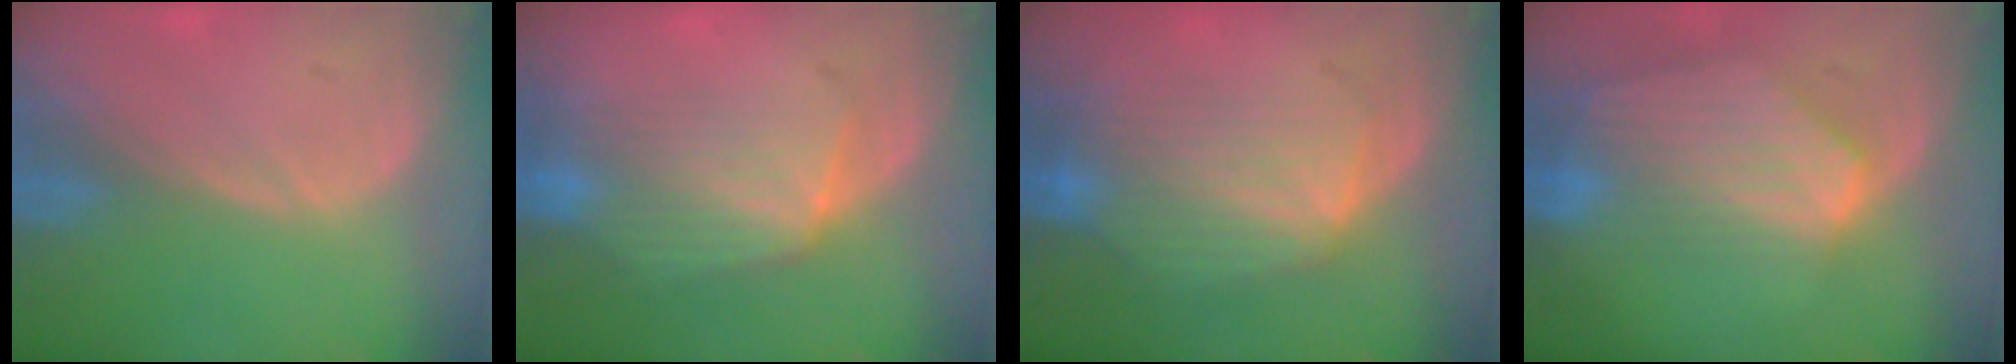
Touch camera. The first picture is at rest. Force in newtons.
{"total": 7.4, "press": 6.9, "slide": 2.5}
{"total": 7.4, "press": 7.3, "slide": 1.4}
{"total": 8.8, "press": 7.8, "slide": 4.0}